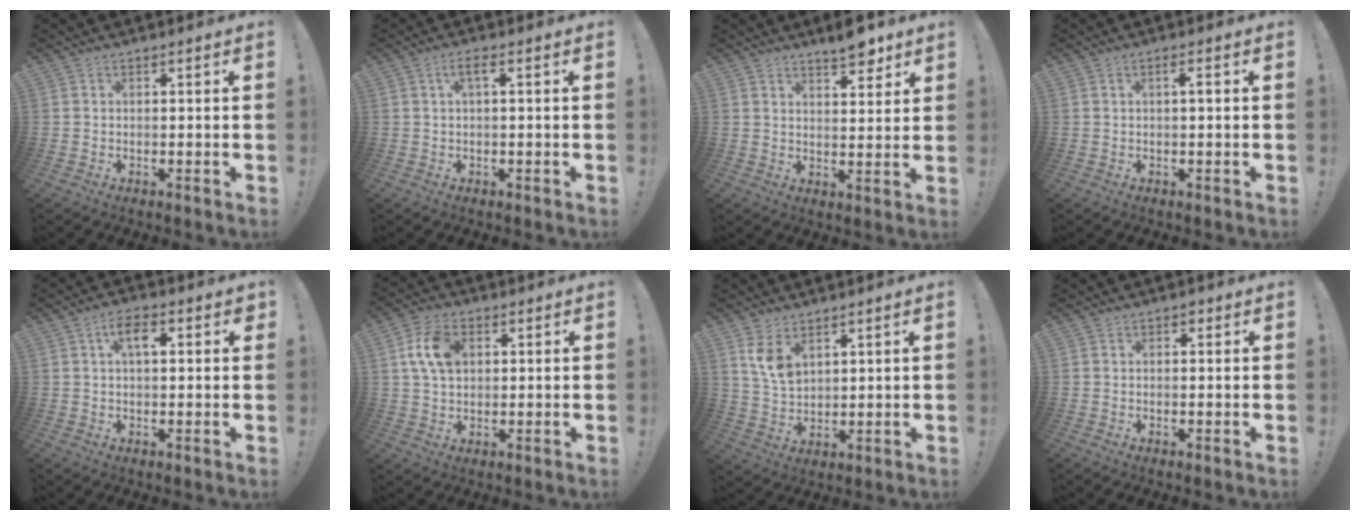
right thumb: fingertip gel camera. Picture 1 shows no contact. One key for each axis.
{"total": 2.8, "fx": 0.2, "fy": 0.5, "fz": 2.8, "tx": -0.050, "ty": 0.006, "tz": 0.000}
{"total": 6.8, "fx": 5.5, "fy": 1.9, "fz": 3.6, "tx": -0.038, "ty": -0.039, "tz": 0.091}
{"total": 1.7, "fx": 0.0, "fy": 0.0, "fz": 1.7, "tx": -0.031, "ty": 0.003, "tz": -0.005}
{"total": 6.1, "fx": 1.8, "fy": 2.9, "fz": 5.1, "tx": -0.079, "ty": 0.005, "tz": 0.028}
{"total": 10.7, "fx": 2.6, "fy": 7.3, "fz": 7.5, "tx": -0.142, "ty": 0.010, "tz": 0.052}
{"total": 7.8, "fx": 4.5, "fy": 4.4, "fz": 4.6, "tx": -0.072, "ty": -0.021, "tz": 0.084}
{"total": 0.8, "fx": 0.1, "fy": 0.7, "fz": 0.3, "tx": 0.000, "ty": 0.001, "tz": 0.001}